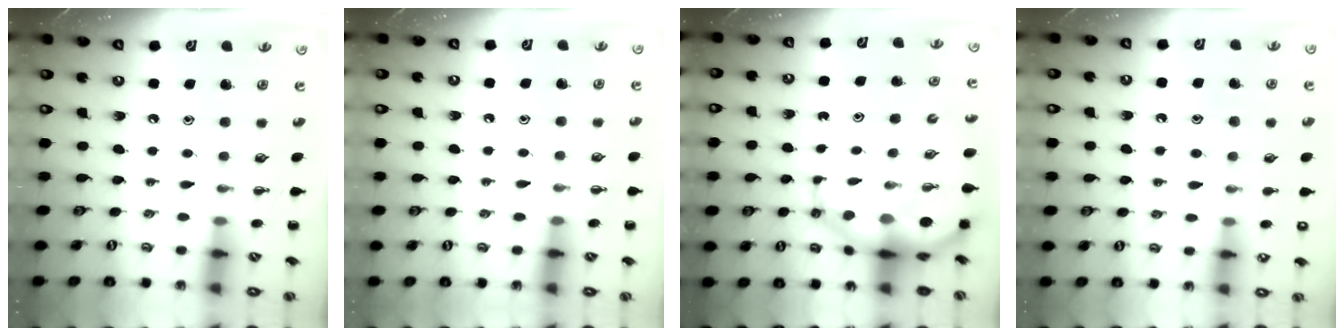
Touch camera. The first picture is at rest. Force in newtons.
{"total": 6.0, "press": 5.6, "slide": 2.2}
{"total": 9.9, "press": 9.5, "slide": 2.8}
{"total": 9.4, "press": 9.3, "slide": 1.4}